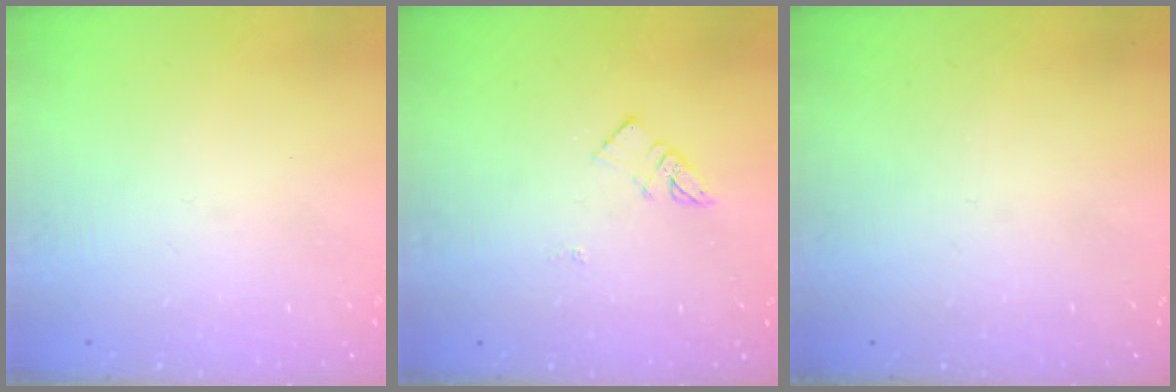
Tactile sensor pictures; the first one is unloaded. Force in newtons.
{"total": 3.1, "press": 3.1, "slide": 0.3}
{"total": 0.0}